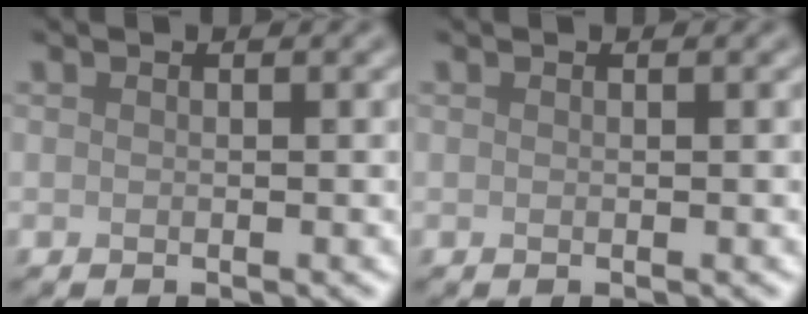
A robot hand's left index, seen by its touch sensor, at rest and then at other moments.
{"total": 0.0}